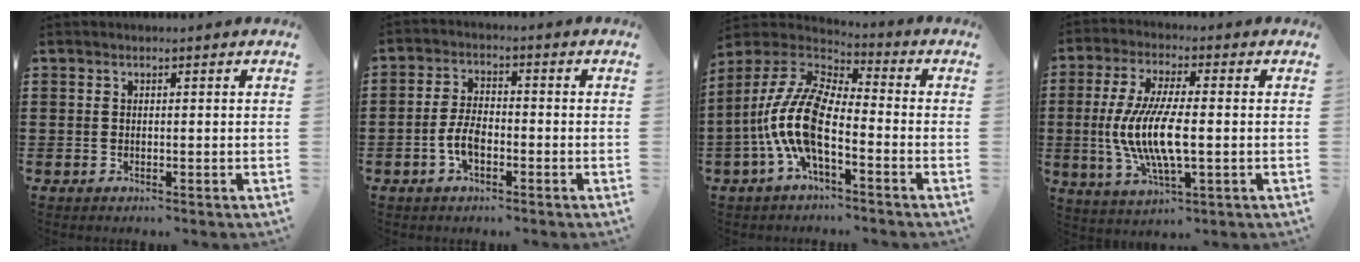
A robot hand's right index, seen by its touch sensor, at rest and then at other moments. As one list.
[{"total": 5.0, "force": [-1.5, 2.5, 4.0], "torque": [-0.099, -0.002, -0.035]}, {"total": 12.0, "force": [-3.3, 4.9, 10.4], "torque": [-0.259, -0.015, -0.074]}, {"total": 10.0, "force": [-1.1, 2.8, 9.6], "torque": [-0.215, -0.017, -0.028]}]